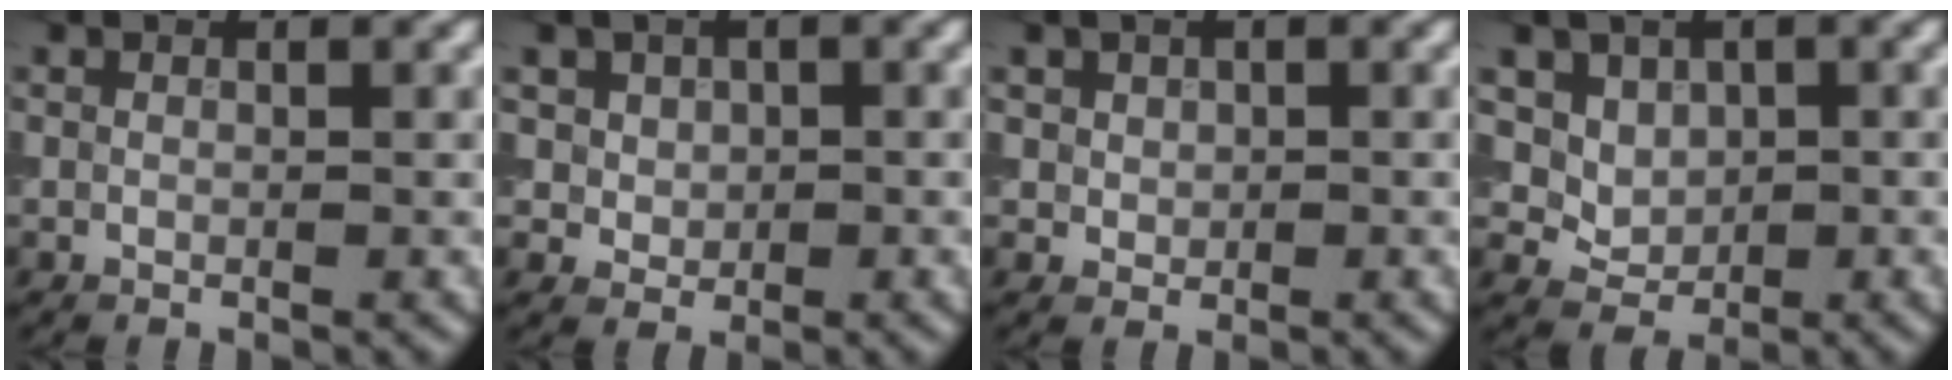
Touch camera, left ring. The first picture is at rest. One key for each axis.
{"total": 3.7, "fx": 1.4, "fy": 3.2, "fz": 1.5, "tx": -0.029, "ty": 0.003, "tz": 0.026}
{"total": 1.7, "fx": 0.6, "fy": 1.5, "fz": 0.5, "tx": -0.006, "ty": -0.002, "tz": 0.016}
{"total": 4.3, "fx": 1.7, "fy": 3.5, "fz": 1.9, "tx": -0.046, "ty": -0.009, "tz": 0.046}